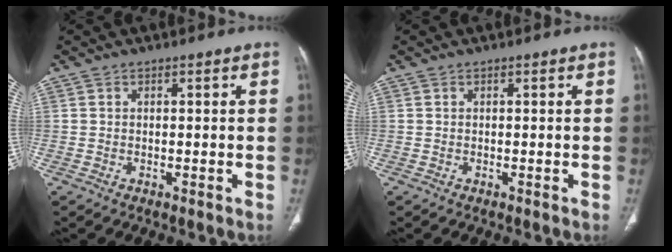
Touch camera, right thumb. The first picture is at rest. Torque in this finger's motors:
{"motor_torque": [-0.03, -0.03, -0.05, 0.05, 0.00]}